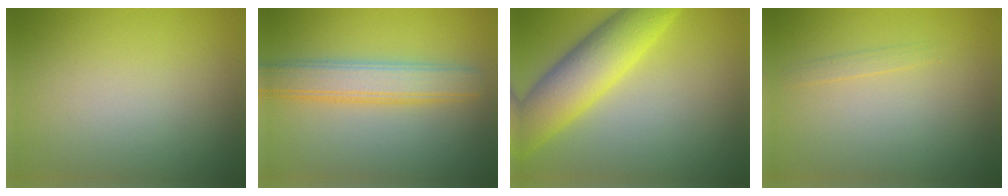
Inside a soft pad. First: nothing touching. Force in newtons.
{"total": 4.6, "press": 4.6, "slide": 0.1}
{"total": 7.4, "press": 7.4, "slide": 0.3}
{"total": 0.7, "press": 0.7, "slide": 0.0}